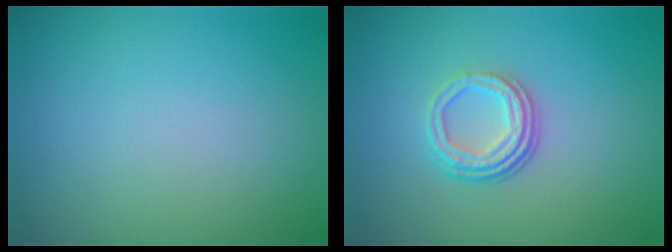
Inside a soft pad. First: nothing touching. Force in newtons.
{"total": 3.5, "press": 2.5, "slide": 2.5}